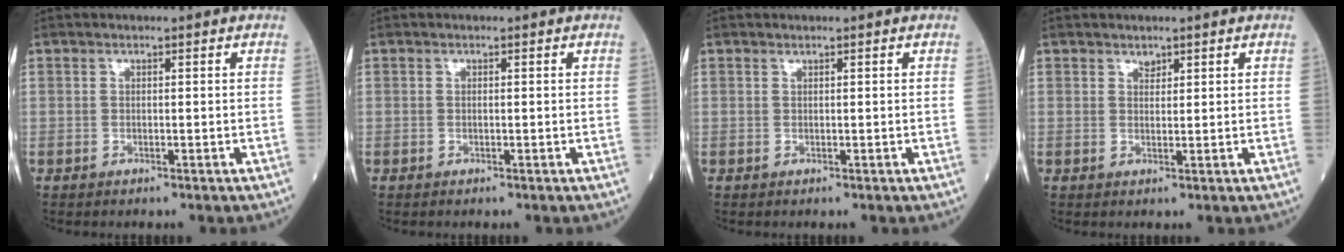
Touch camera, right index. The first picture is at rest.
{"total": 0.0}
{"total": 0.0}
{"total": 1.1, "force": [0.9, 0.6, 0.3], "torque": [-0.004, -0.004, 0.014]}